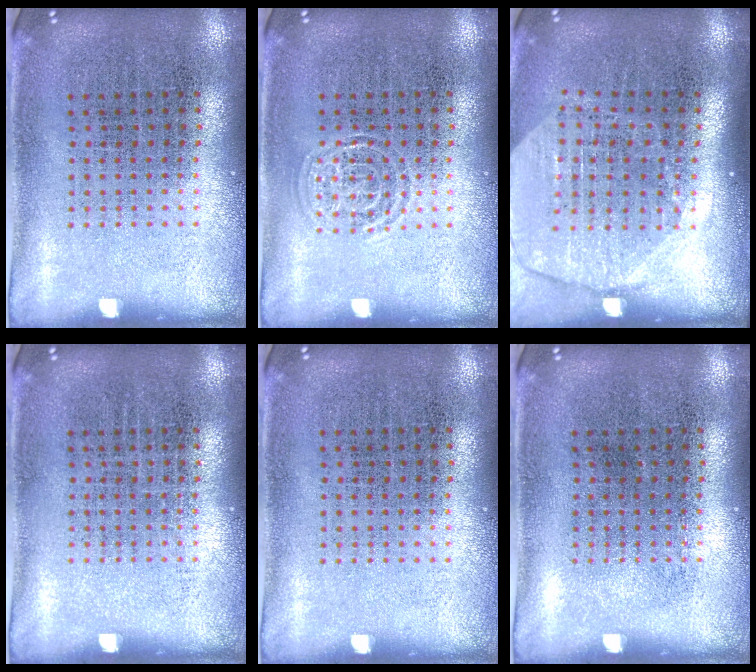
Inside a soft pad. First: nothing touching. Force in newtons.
{"total": 1.4, "press": 1.4, "slide": 0.3}
{"total": 2.1, "press": 1.8, "slide": 0.9}
{"total": 0.0}
{"total": 0.0}
{"total": 0.0}